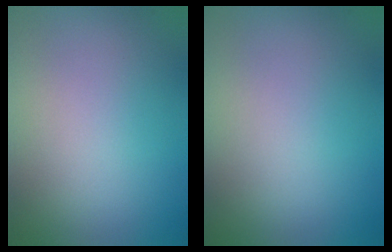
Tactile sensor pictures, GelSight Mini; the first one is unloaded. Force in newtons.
{"total": 0.0}